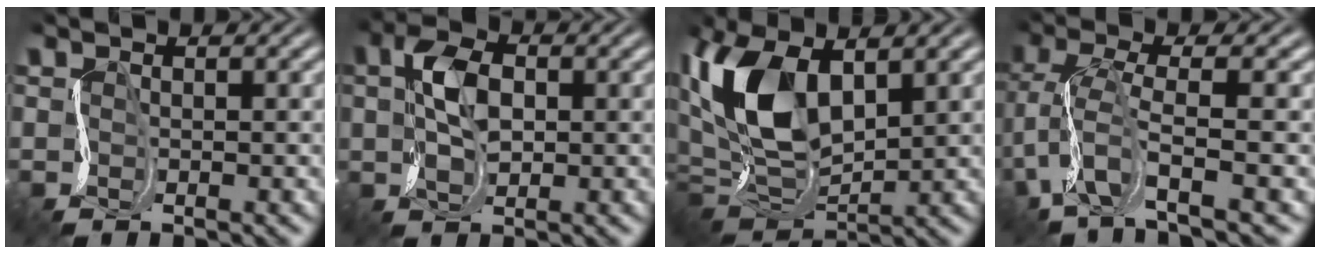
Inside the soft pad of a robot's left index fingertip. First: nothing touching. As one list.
[{"total": 3.8, "force": [0.8, 2.3, 2.9], "torque": [-0.062, 0.011, 0.009]}, {"total": 8.2, "force": [2.3, 4.4, 6.6], "torque": [-0.153, 0.010, 0.034]}, {"total": 5.4, "force": [-0.7, 1.4, 5.2], "torque": [-0.113, 0.001, -0.027]}]